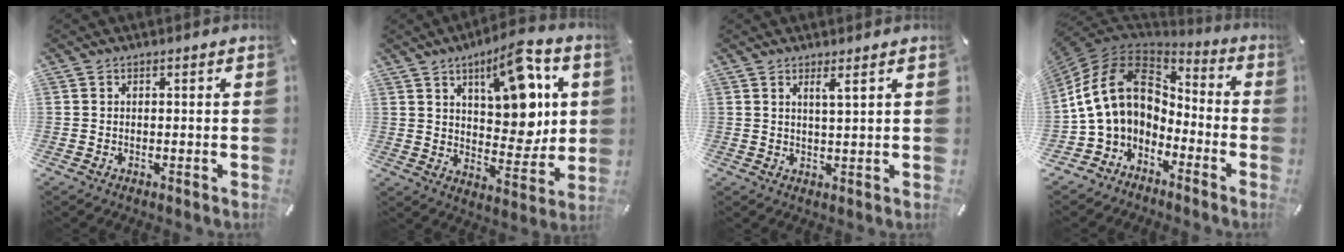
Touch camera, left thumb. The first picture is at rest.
{"total": 15.3, "force": [7.0, 7.2, 11.6], "torque": [-0.155, -0.032, 0.116]}
{"total": 2.7, "force": [1.7, -0.3, 2.1], "torque": [-0.044, -0.004, 0.029]}
{"total": 16.6, "force": [0.7, 12.0, 11.5], "torque": [-0.245, 0.018, 0.010]}